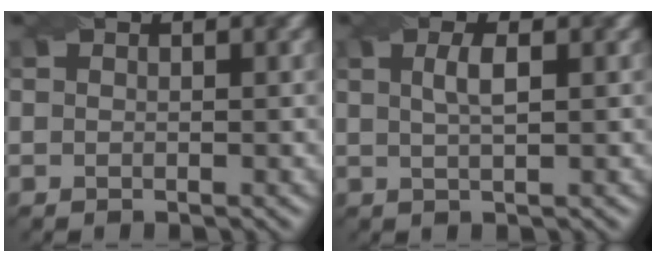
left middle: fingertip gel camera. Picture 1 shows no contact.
{"total": 1.7, "force": [0.1, 0.4, 1.7], "torque": [-0.034, 0.011, 0.010]}